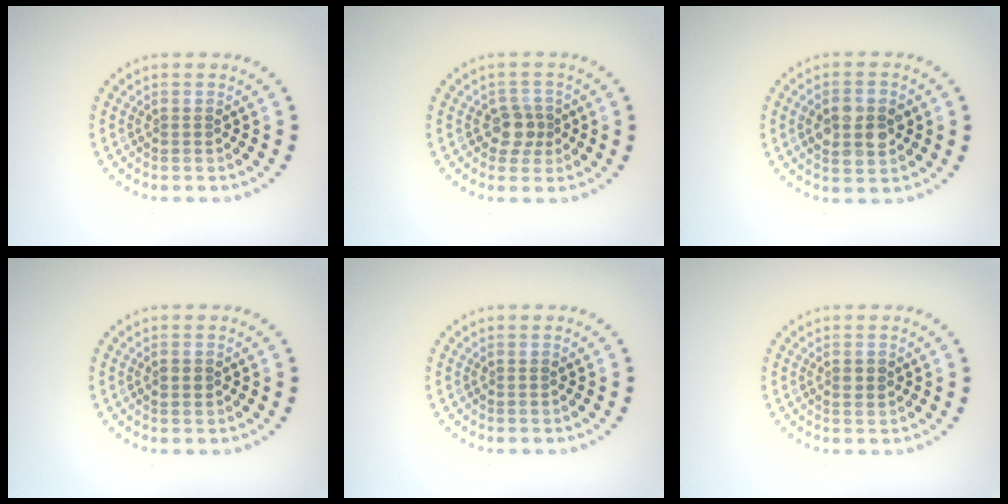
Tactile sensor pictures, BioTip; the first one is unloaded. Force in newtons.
{"total": 2.2, "press": 1.8, "slide": 1.1}
{"total": 4.5, "press": 4.5, "slide": 0.2}
{"total": 1.3, "press": 1.3, "slide": 0.1}
{"total": 0.0}
{"total": 1.1, "press": 1.1, "slide": 0.2}